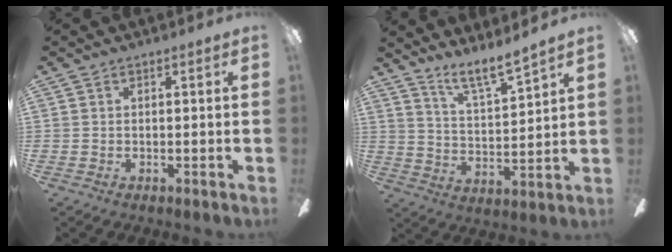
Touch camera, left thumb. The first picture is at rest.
{"total": 9.0, "force": [8.1, 0.8, 4.0], "torque": [-0.075, -0.056, 0.143]}